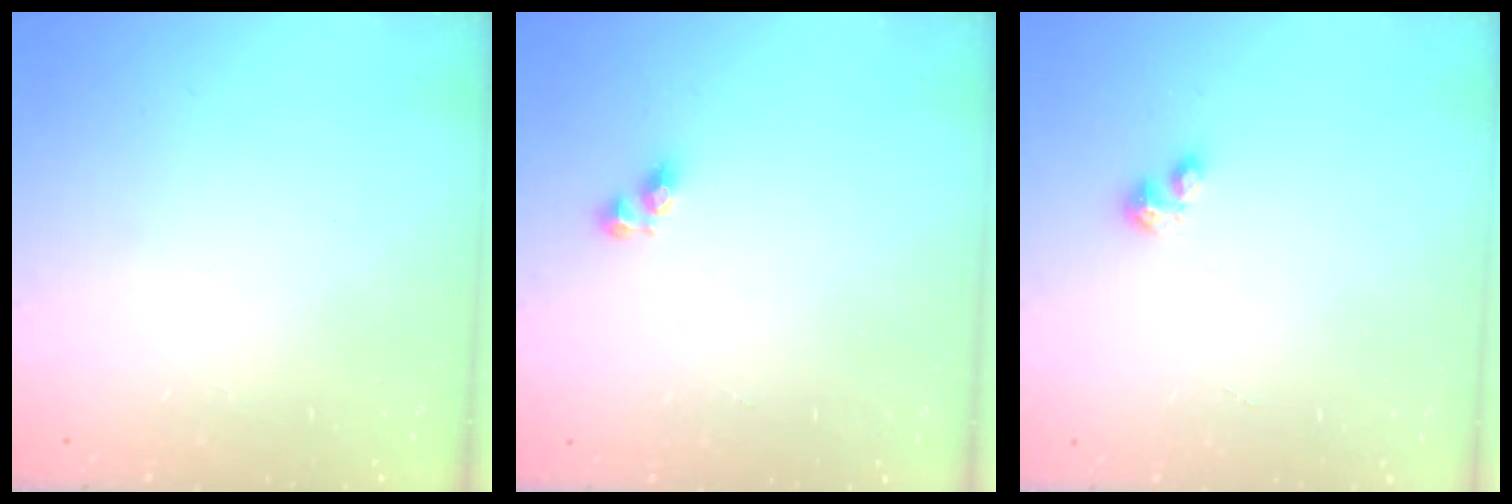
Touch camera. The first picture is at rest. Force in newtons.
{"total": 4.9, "press": 4.8, "slide": 0.8}
{"total": 1.6, "press": 1.6, "slide": 0.2}